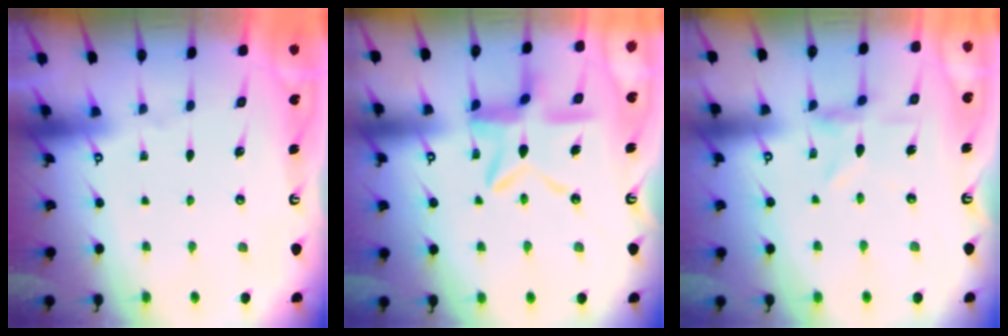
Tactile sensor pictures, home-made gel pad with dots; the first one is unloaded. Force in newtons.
{"total": 11.8, "press": 11.7, "slide": 1.2}
{"total": 4.5, "press": 4.5, "slide": 0.4}